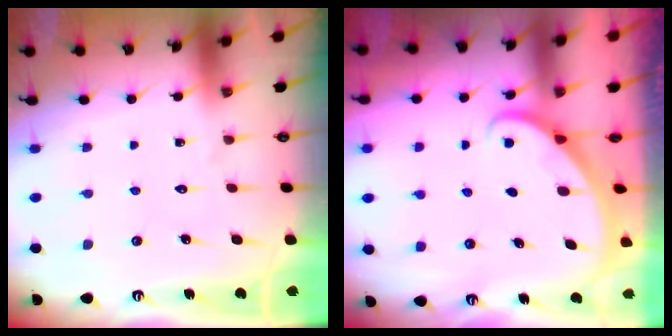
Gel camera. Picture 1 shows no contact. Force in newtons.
{"total": 2.1, "press": 2.1, "slide": 0.1}